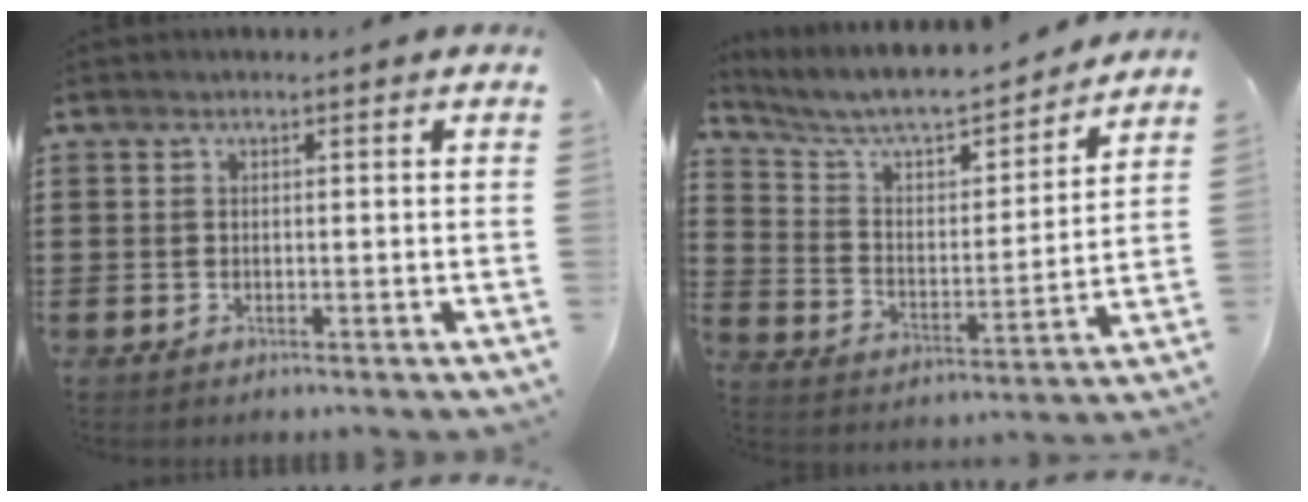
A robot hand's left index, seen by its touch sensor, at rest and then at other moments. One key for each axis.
{"total": 7.0, "fx": 6.4, "fy": 1.5, "fz": 2.6, "tx": -0.081, "ty": -0.046, "tz": 0.104}